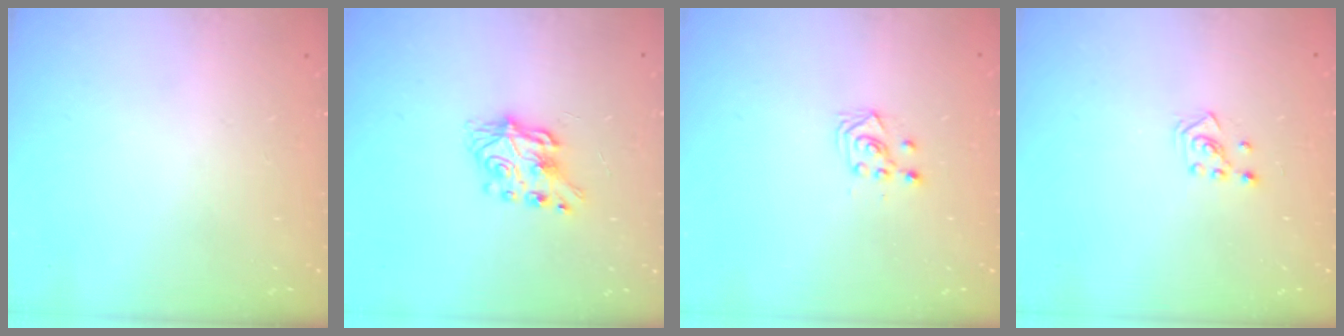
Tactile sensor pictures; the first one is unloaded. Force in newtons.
{"total": 7.2, "press": 7.2, "slide": 0.4}
{"total": 3.4, "press": 3.3, "slide": 0.9}
{"total": 2.3, "press": 2.2, "slide": 0.7}